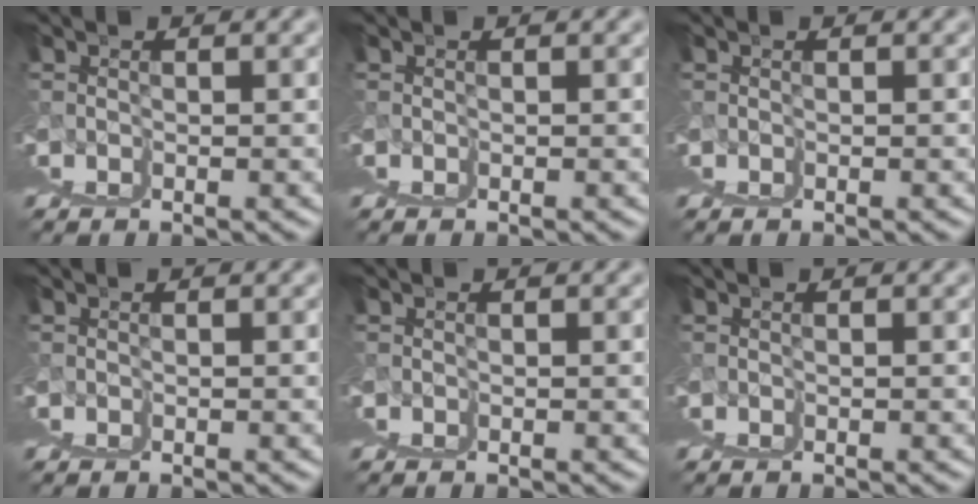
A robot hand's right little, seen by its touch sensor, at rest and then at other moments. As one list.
[{"total": 0.0}, {"total": 0.0}, {"total": 0.0}, {"total": 0.0}, {"total": 0.0}]